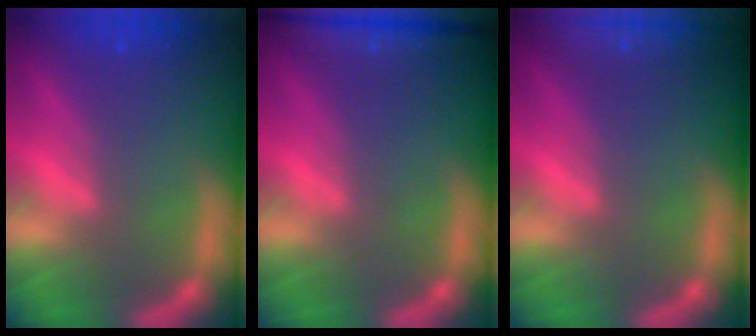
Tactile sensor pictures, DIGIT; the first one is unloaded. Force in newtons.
{"total": 5.0}
{"total": 9.5}